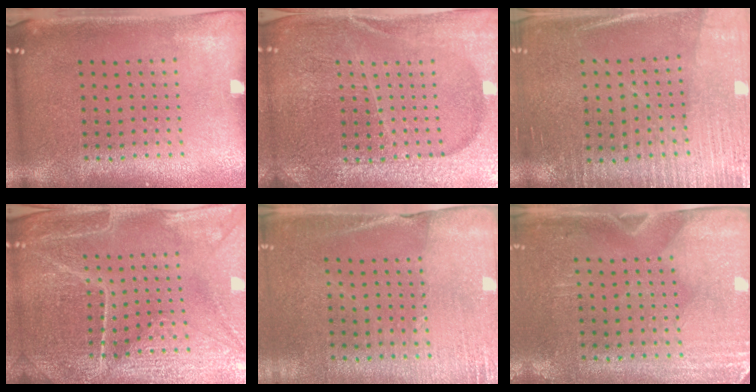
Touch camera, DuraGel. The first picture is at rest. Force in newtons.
{"total": 4.9, "press": 4.5, "slide": 1.9}
{"total": 3.0, "press": 2.9, "slide": 0.7}
{"total": 4.7, "press": 4.5, "slide": 1.4}
{"total": 2.7, "press": 2.6, "slide": 0.7}
{"total": 3.0, "press": 2.5, "slide": 1.5}